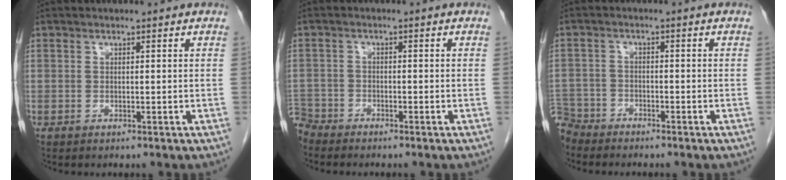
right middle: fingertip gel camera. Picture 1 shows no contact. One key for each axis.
{"total": 3.6, "fx": -3.5, "fy": 0.8, "fz": -0.2, "tx": 0.009, "ty": -0.008, "tz": -0.069}
{"total": 5.2, "fx": -4.9, "fy": 1.8, "fz": -0.3, "tx": 0.012, "ty": -0.006, "tz": -0.097}